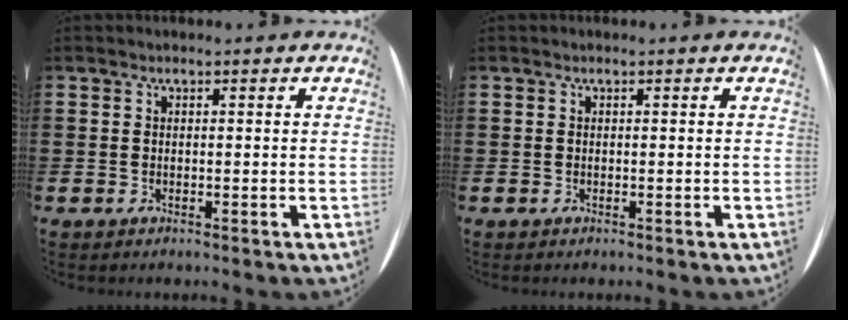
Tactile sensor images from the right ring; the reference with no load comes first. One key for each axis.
{"total": 0.0}